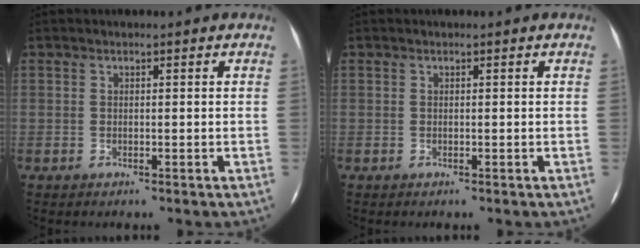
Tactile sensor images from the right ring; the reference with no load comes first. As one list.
[{"total": 0.0}]